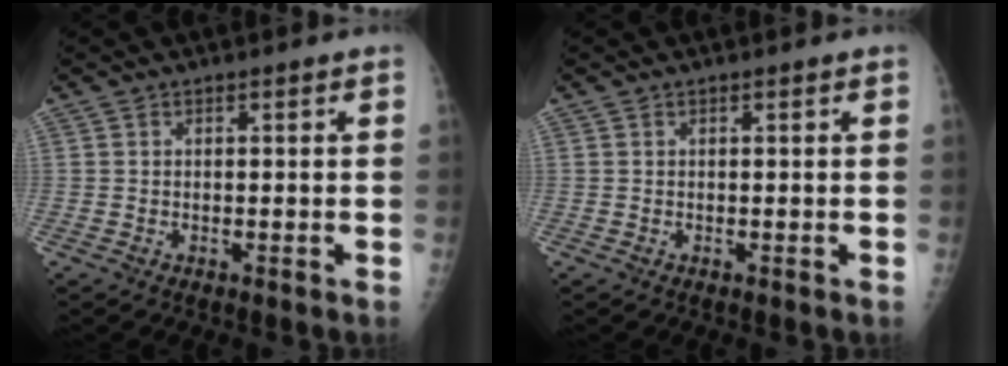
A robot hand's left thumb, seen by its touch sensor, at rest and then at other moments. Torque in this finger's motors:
{"motor_torque": [0.05, 0.14, -0.06, -0.12, 0.00]}